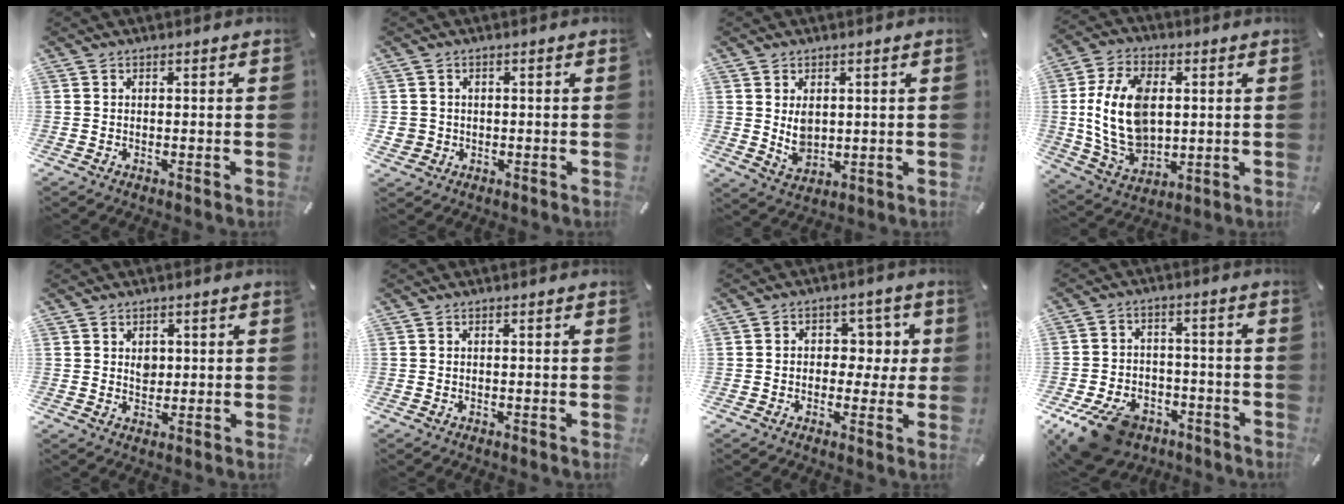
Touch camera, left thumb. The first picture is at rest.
{"total": 3.0, "force": [-0.3, 2.9, 0.4], "torque": [-0.009, 0.004, -0.005]}
{"total": 5.5, "force": [1.6, 4.0, 3.4], "torque": [-0.052, -0.010, 0.027]}
{"total": 16.2, "force": [1.5, 11.1, 11.7], "torque": [-0.250, 0.003, 0.028]}
{"total": 2.9, "force": [0.9, 2.5, 1.2], "torque": [-0.003, -0.006, 0.012]}
{"total": 0.0}
{"total": 6.5, "force": [0.3, 5.5, 3.3], "torque": [-0.037, 0.006, -0.002]}
{"total": 12.5, "force": [-7.9, 7.6, 6.1], "torque": [-0.115, 0.054, -0.135]}